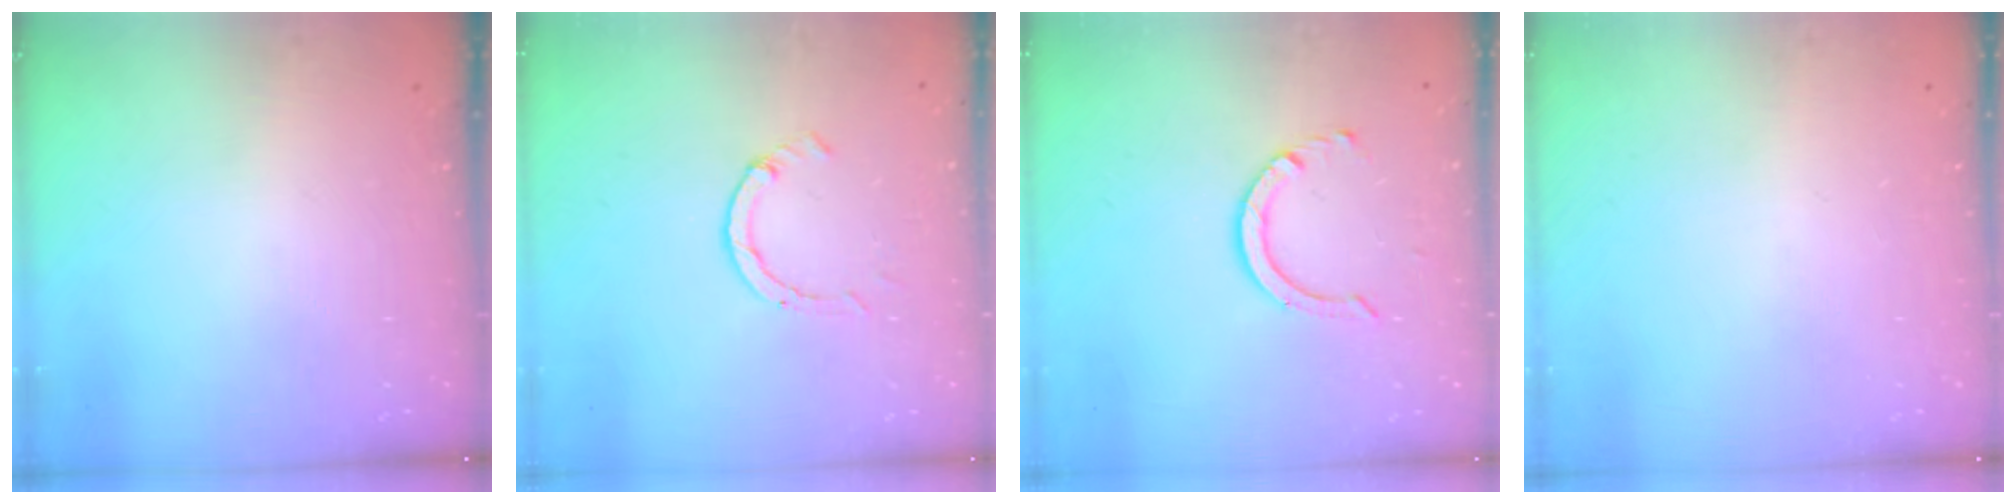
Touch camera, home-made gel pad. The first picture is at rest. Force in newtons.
{"total": 2.6, "press": 2.5, "slide": 0.3}
{"total": 7.3, "press": 7.3, "slide": 0.5}
{"total": 0.0}